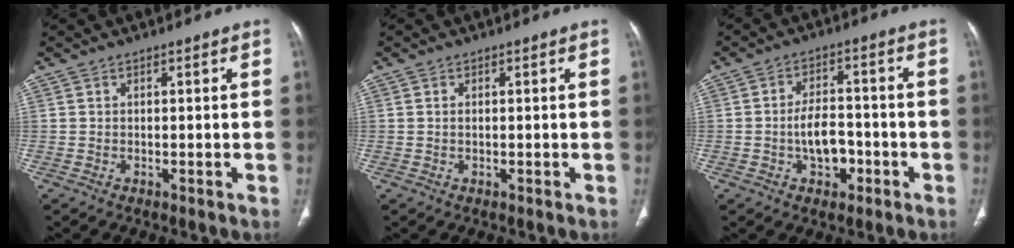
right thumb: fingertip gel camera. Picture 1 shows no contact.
{"total": 0.6, "force": [0.1, 0.3, 0.6], "torque": [-0.014, 0.003, 0.003]}
{"total": 7.0, "force": [-2.2, 4.5, 4.9], "torque": [-0.062, 0.027, -0.035]}